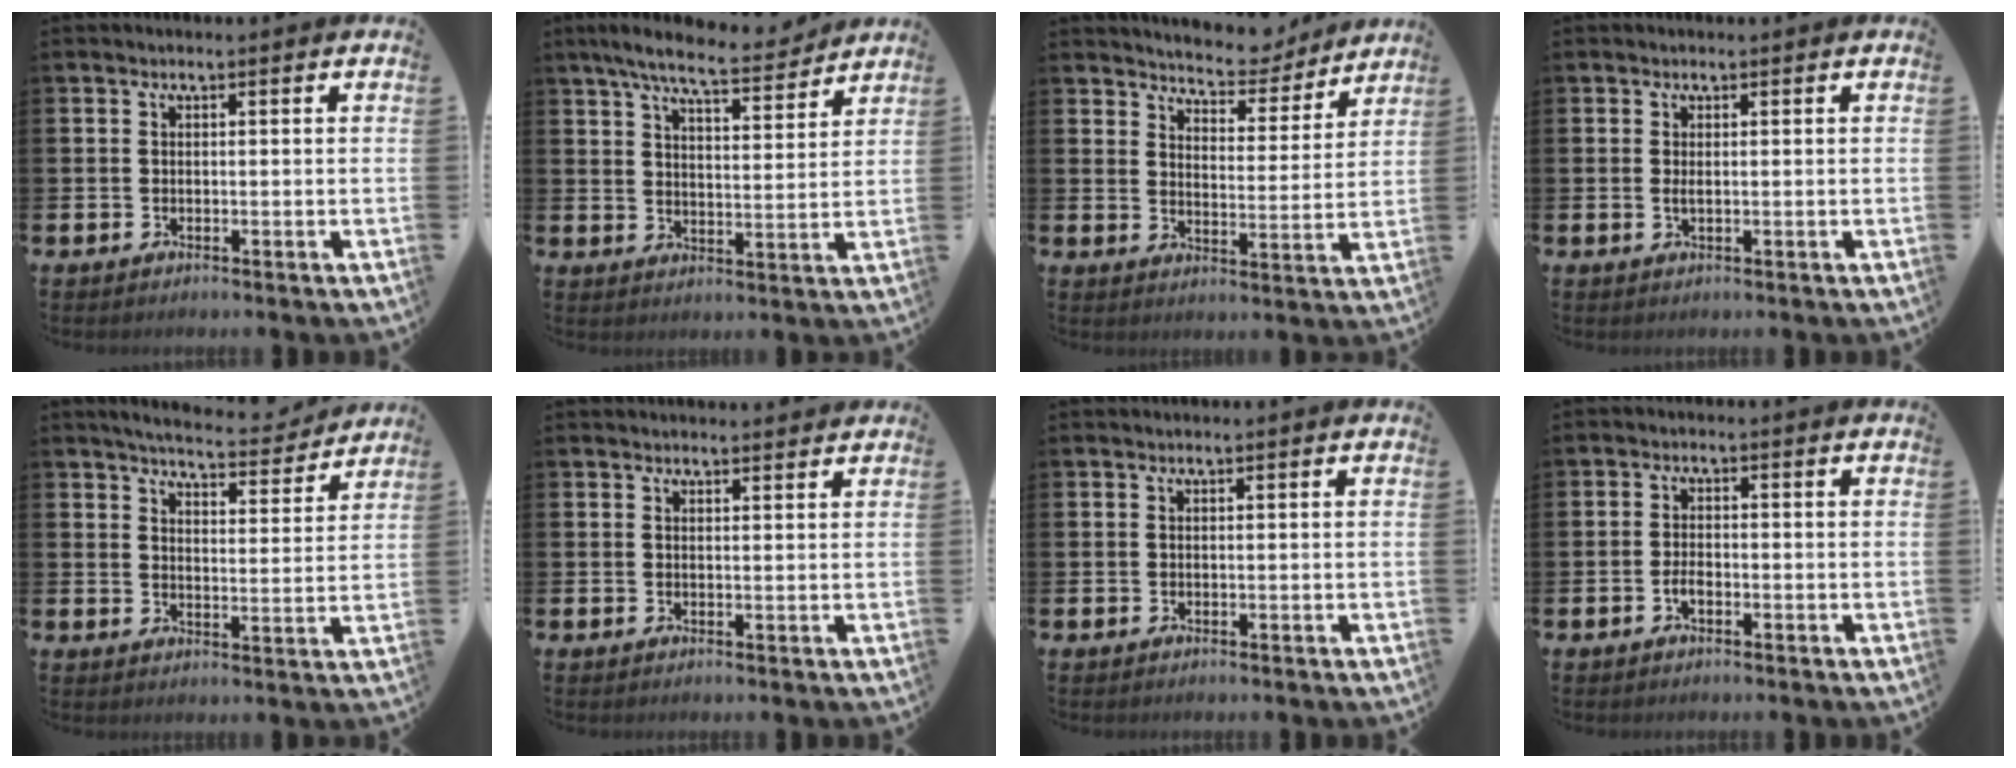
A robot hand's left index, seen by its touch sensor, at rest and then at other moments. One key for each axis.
{"total": 7.9, "fx": 7.3, "fy": 1.2, "fz": 3.0, "tx": -0.072, "ty": -0.038, "tz": 0.126}
{"total": 6.0, "fx": 5.9, "fy": 1.1, "fz": 0.2, "tx": -0.017, "ty": -0.048, "tz": 0.101}
{"total": 0.7, "fx": 0.1, "fy": 0.1, "fz": 0.7, "tx": -0.008, "ty": -0.001, "tz": 0.000}
{"total": 5.8, "fx": 5.6, "fy": 0.5, "fz": 1.2, "tx": -0.034, "ty": -0.039, "tz": 0.096}
{"total": 1.6, "fx": 1.6, "fy": 0.0, "fz": 0.1, "tx": 0.005, "ty": -0.009, "tz": 0.027}
{"total": 0.0}
{"total": 1.8, "fx": -0.8, "fy": 0.8, "fz": 1.4, "tx": -0.029, "ty": 0.003, "tz": -0.015}